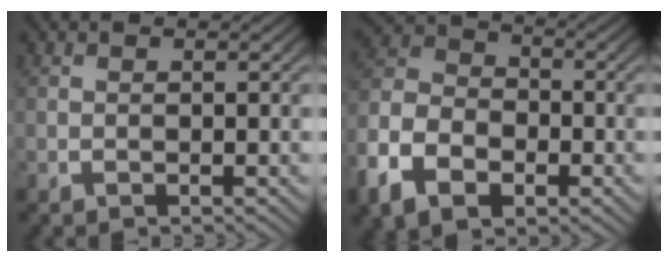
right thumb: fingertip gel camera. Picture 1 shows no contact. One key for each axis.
{"total": 9.0, "fx": -2.0, "fy": 6.9, "fz": 5.5, "tx": -0.119, "ty": -0.018, "tz": -0.032}